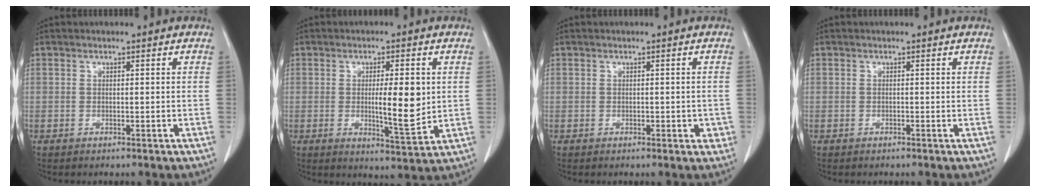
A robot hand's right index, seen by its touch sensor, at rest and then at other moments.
{"total": 7.8, "force": [0.5, 1.4, 7.6], "torque": [-0.114, -0.013, 0.010]}
{"total": 2.2, "force": [-0.4, 1.4, 1.6], "torque": [-0.010, 0.007, -0.001]}
{"total": 0.0}